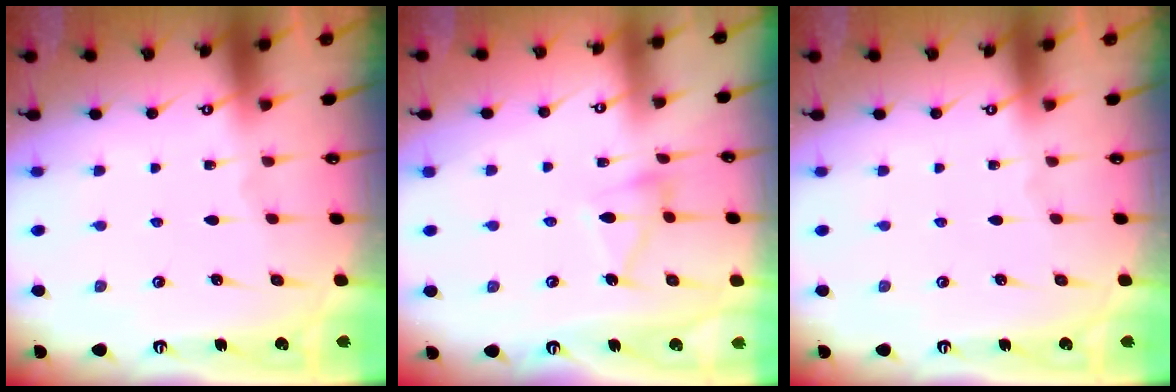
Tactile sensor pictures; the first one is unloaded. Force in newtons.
{"total": 7.1, "press": 7.1, "slide": 0.6}
{"total": 0.0}